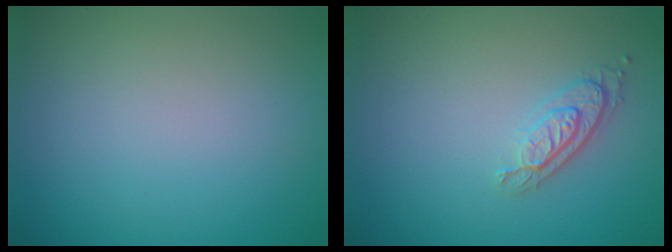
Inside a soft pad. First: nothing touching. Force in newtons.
{"total": 2.1, "press": 1.8, "slide": 1.1}